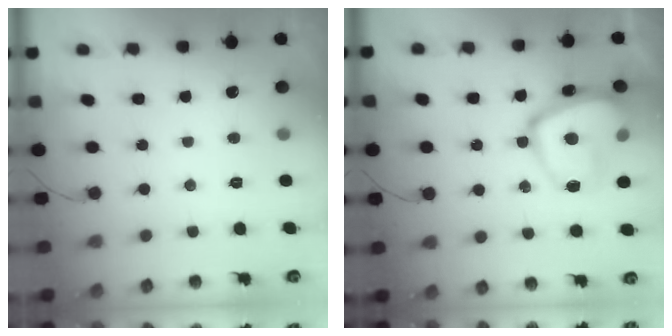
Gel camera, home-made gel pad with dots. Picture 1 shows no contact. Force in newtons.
{"total": 18.6, "press": 18.5, "slide": 1.8}